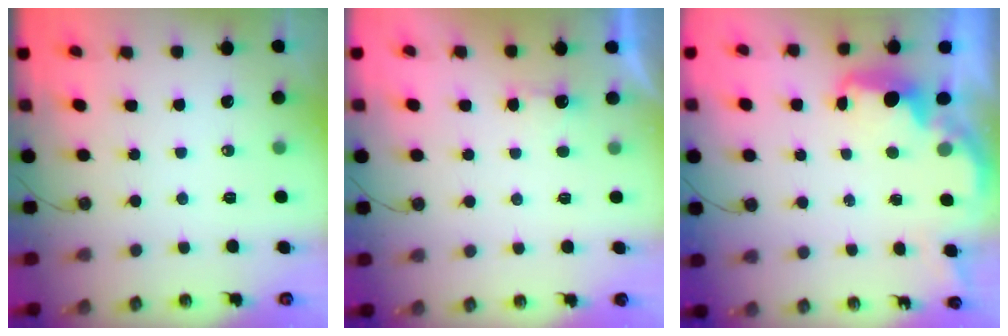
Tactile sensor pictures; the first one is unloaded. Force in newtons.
{"total": 1.8, "press": 1.6, "slide": 0.9}
{"total": 3.0, "press": 2.9, "slide": 0.7}